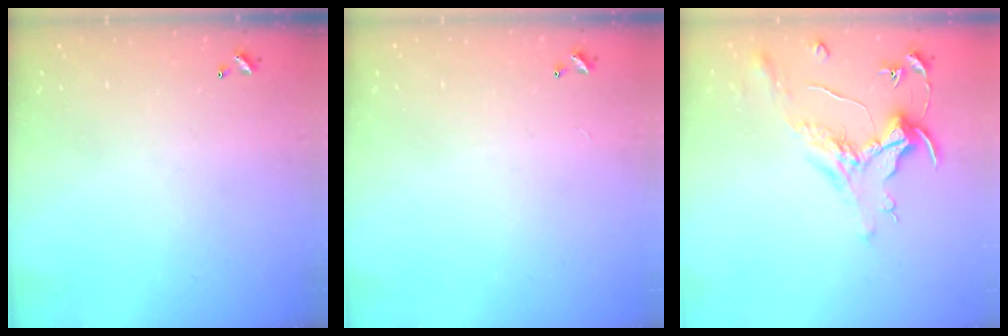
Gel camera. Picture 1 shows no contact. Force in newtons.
{"total": 2.6, "press": 2.6, "slide": 0.3}
{"total": 1.6, "press": 1.4, "slide": 0.7}